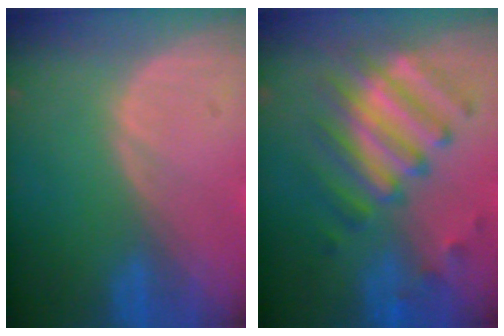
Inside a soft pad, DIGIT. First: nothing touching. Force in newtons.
{"total": 8.3, "press": 8.3, "slide": 0.7}